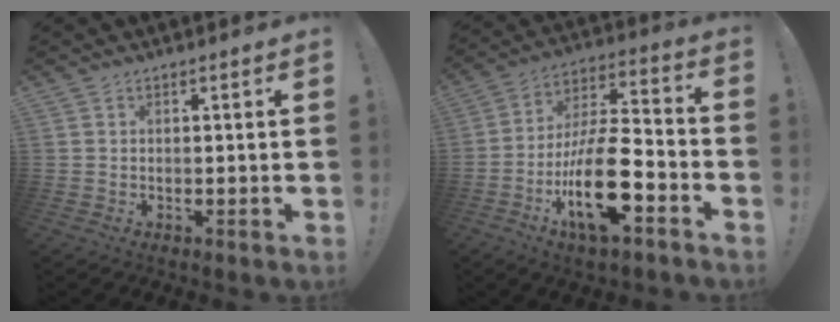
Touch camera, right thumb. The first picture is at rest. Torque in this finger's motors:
{"motor_torque": [3.19, 1.82, 1.87, -0.90, 0.61]}